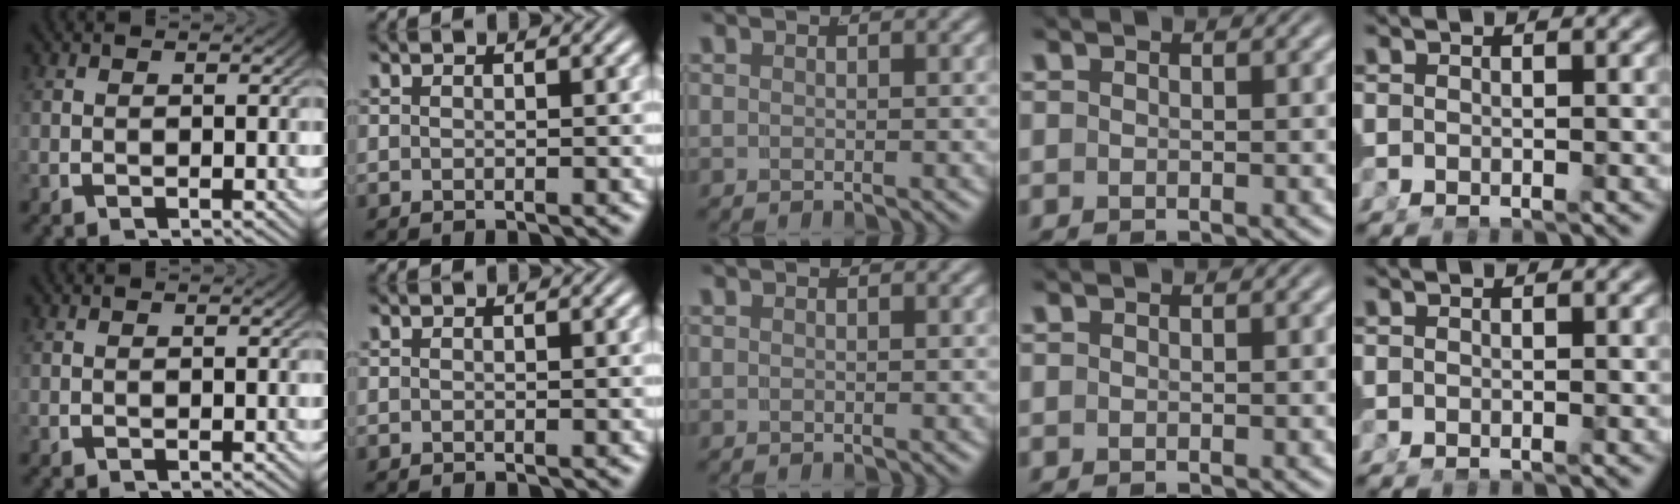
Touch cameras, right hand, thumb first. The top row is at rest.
{}